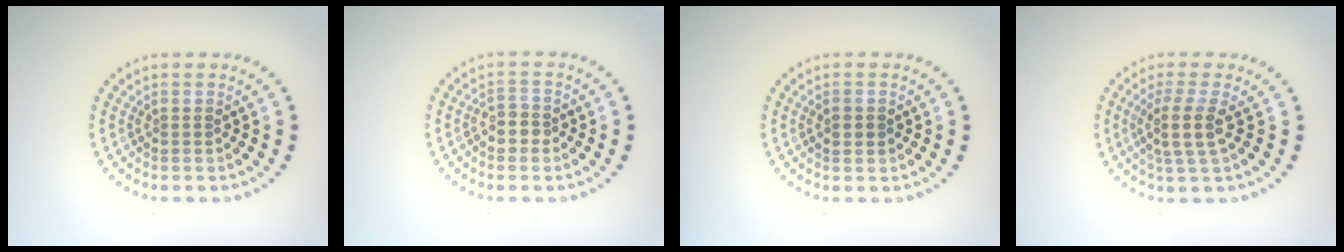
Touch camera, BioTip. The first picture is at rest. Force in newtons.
{"total": 1.8, "press": 1.7, "slide": 0.6}
{"total": 1.2, "press": 1.2, "slide": 0.2}
{"total": 2.8, "press": 2.2, "slide": 1.7}